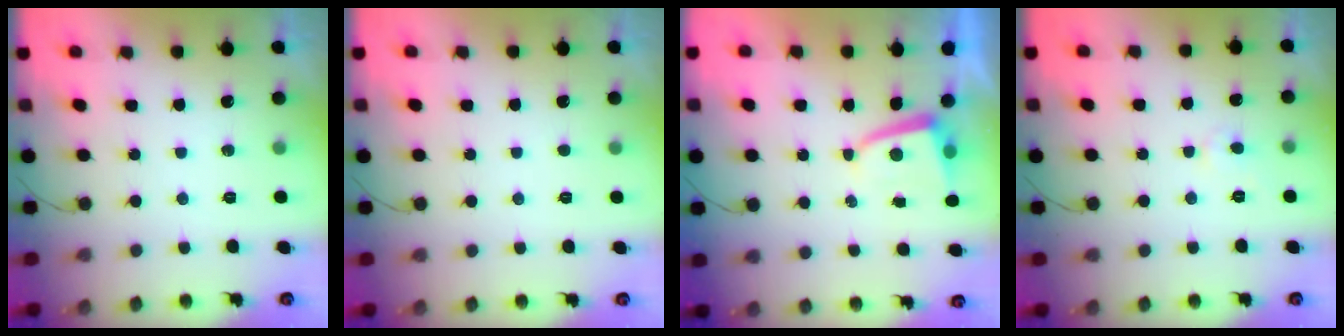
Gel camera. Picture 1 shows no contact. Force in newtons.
{"total": 1.6, "press": 1.5, "slide": 0.2}
{"total": 2.6, "press": 2.6, "slide": 0.4}
{"total": 2.5, "press": 2.5, "slide": 0.2}